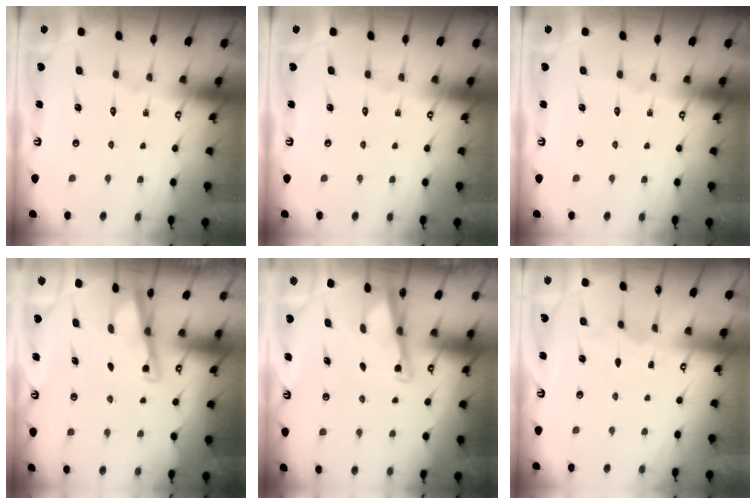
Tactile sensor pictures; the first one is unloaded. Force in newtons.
{"total": 0.0}
{"total": 0.0}
{"total": 2.9, "press": 2.9, "slide": 0.3}
{"total": 3.3, "press": 3.3, "slide": 0.3}
{"total": 3.2, "press": 3.2, "slide": 0.4}